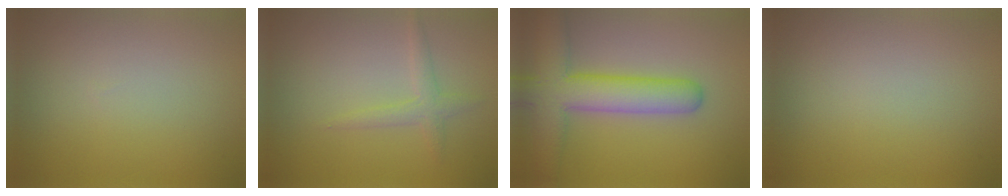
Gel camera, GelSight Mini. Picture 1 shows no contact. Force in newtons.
{"total": 1.7, "press": 1.7, "slide": 0.0}
{"total": 8.0, "press": 8.0, "slide": 0.5}
{"total": 0.0}